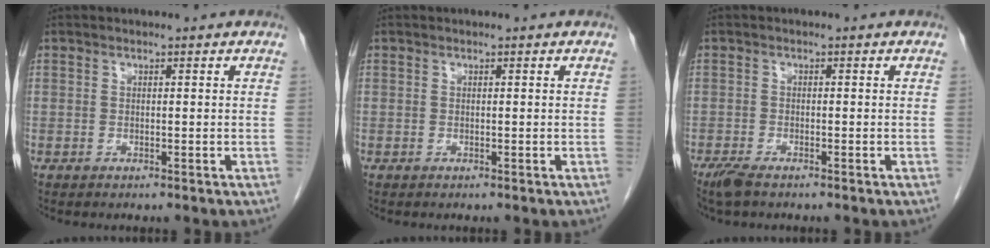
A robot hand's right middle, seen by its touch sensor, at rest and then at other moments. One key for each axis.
{"total": 0.0}
{"total": 3.2, "fx": -2.4, "fy": 0.8, "fz": 2.0, "tx": -0.045, "ty": -0.009, "tz": -0.043}